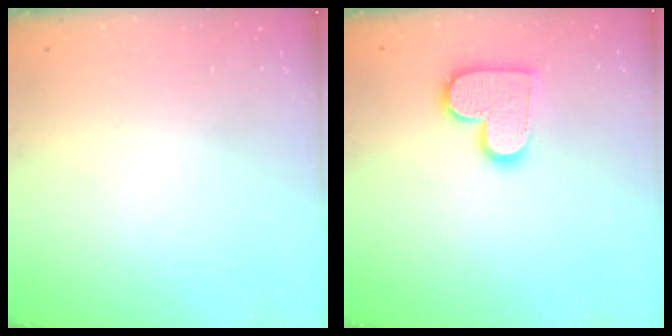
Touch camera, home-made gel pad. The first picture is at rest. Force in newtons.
{"total": 13.1, "press": 13.1, "slide": 0.8}